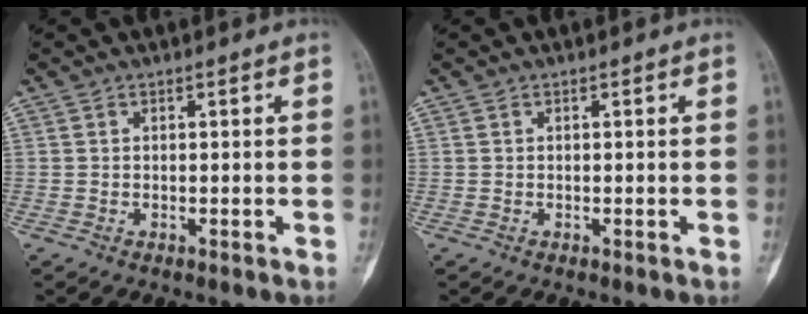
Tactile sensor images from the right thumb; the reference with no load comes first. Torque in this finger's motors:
{"motor_torque": [-0.09, 0.09, 0.08, 0.08, 0.02]}